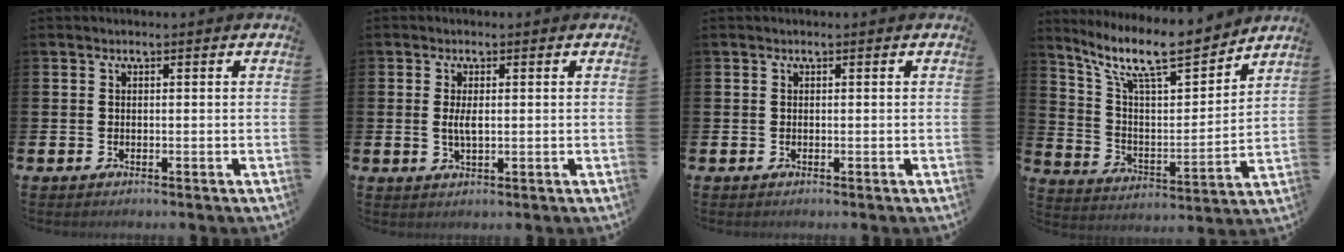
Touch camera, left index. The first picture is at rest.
{"total": 2.4, "force": [0.3, 0.9, 2.3], "torque": [-0.041, 0.001, 0.002]}
{"total": 0.0}
{"total": 11.6, "force": [10.0, 2.5, 5.4], "torque": [-0.134, -0.062, 0.174]}